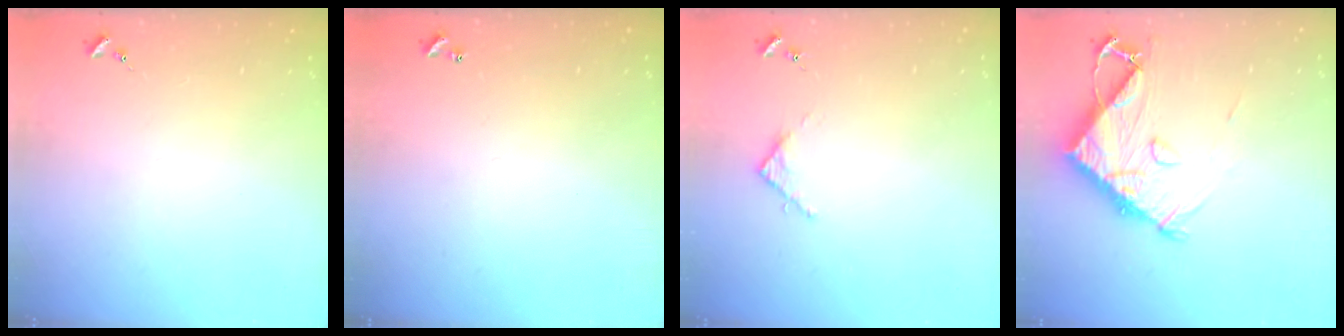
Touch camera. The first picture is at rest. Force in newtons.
{"total": 1.0, "press": 1.0, "slide": 0.2}
{"total": 3.1, "press": 3.1, "slide": 0.4}
{"total": 10.6, "press": 10.5, "slide": 1.0}